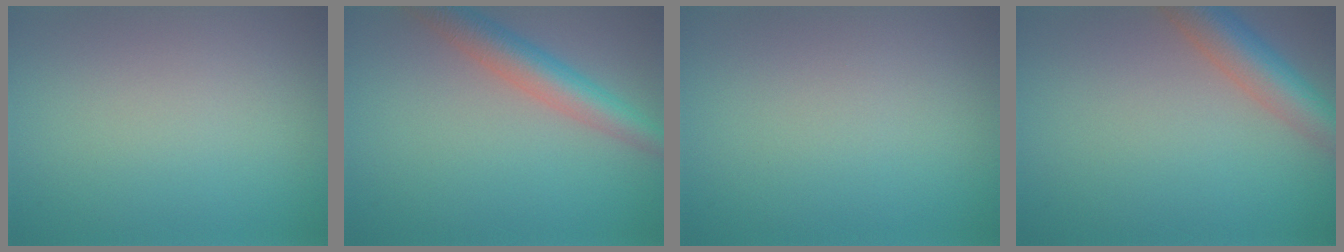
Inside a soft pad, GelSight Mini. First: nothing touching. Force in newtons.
{"total": 4.5, "press": 4.5, "slide": 0.2}
{"total": 0.0}
{"total": 5.3, "press": 5.3, "slide": 0.3}